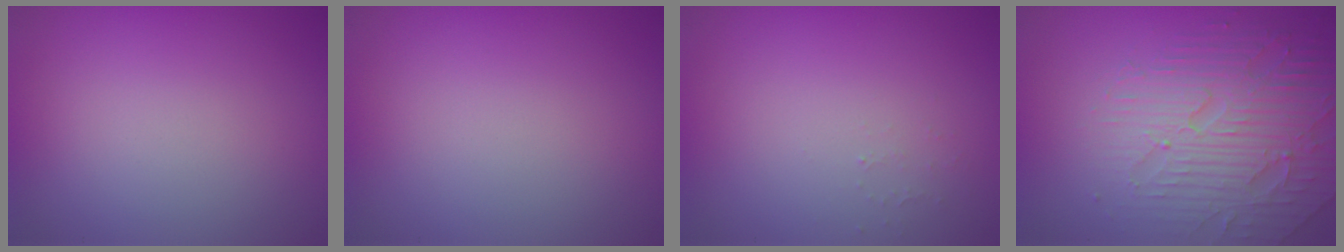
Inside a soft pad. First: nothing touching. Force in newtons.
{"total": 0.0}
{"total": 0.5, "press": 0.5, "slide": 0.1}
{"total": 5.1, "press": 4.9, "slide": 1.2}